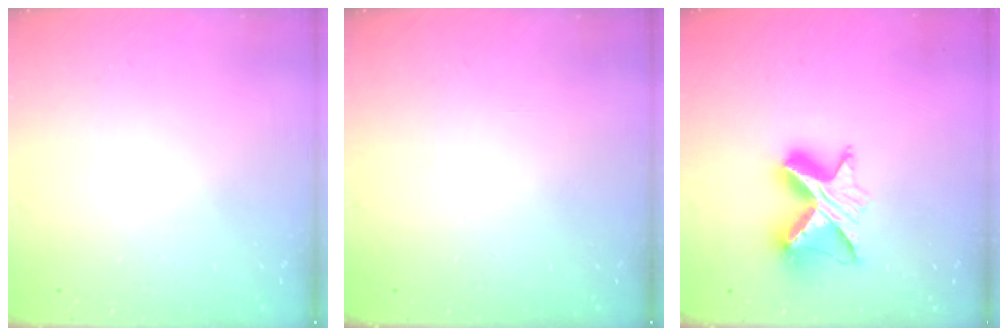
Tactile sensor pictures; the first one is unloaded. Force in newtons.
{"total": 0.0}
{"total": 11.5, "press": 11.5, "slide": 1.0}